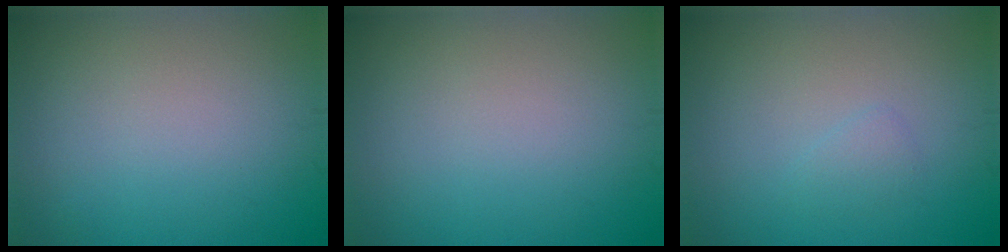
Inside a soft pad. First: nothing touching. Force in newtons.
{"total": 0.0}
{"total": 0.9, "press": 0.9, "slide": 0.1}